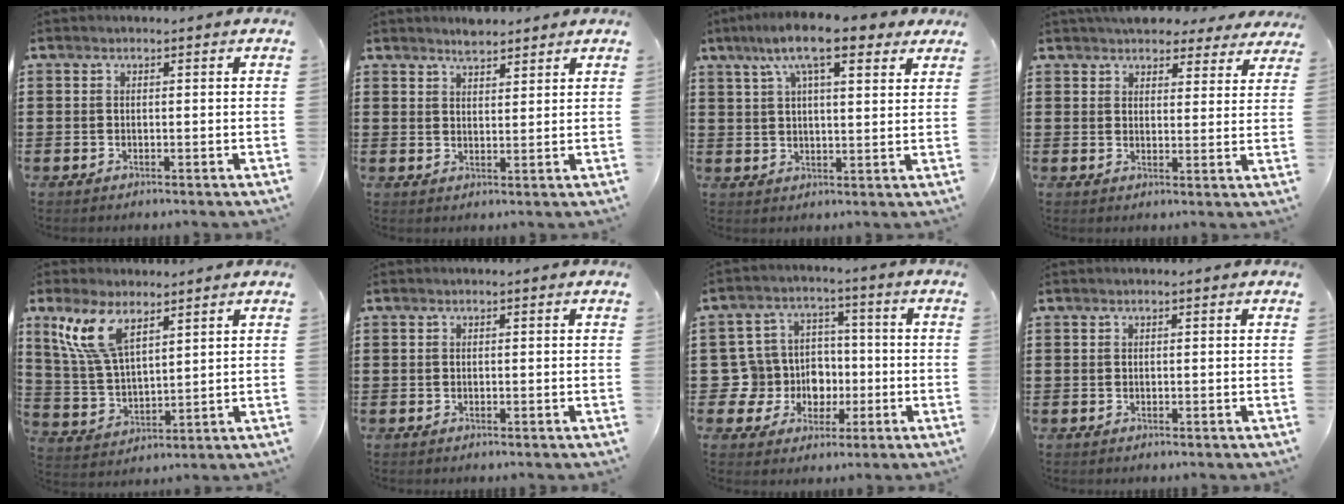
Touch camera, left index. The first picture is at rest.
{"total": 2.9, "force": [2.7, 0.7, 0.8], "torque": [-0.021, 0.000, 0.051]}
{"total": 10.8, "force": [6.9, 2.7, 7.8], "torque": [-0.151, -0.003, 0.120]}
{"total": 5.2, "force": [4.8, 1.4, 1.2], "torque": [-0.033, -0.011, 0.089]}
{"total": 10.0, "force": [6.0, 4.0, 6.9], "torque": [-0.163, -0.004, 0.109]}
{"total": 0.0}
{"total": 8.6, "force": [-0.5, 8.3, 2.1], "torque": [-0.087, 0.007, 0.000]}
{"total": 0.0}